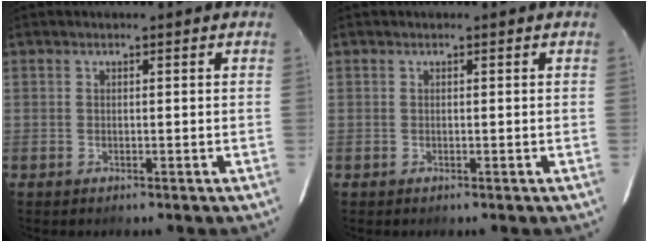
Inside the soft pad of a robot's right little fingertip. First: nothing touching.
{"total": 0.0}